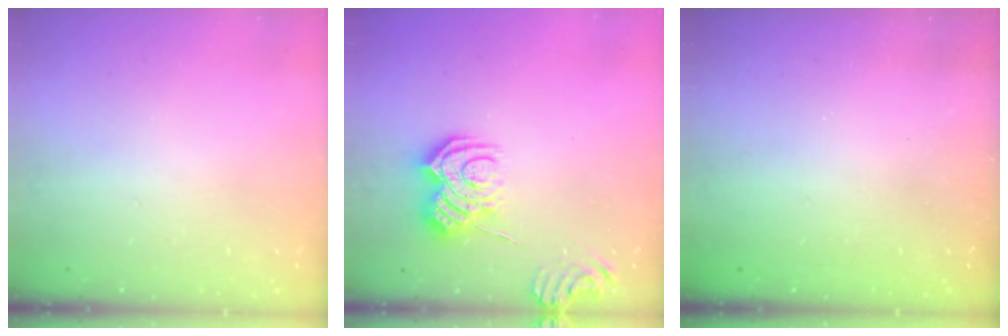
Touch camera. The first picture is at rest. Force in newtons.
{"total": 10.1, "press": 10.1, "slide": 0.9}
{"total": 2.2, "press": 2.1, "slide": 0.7}